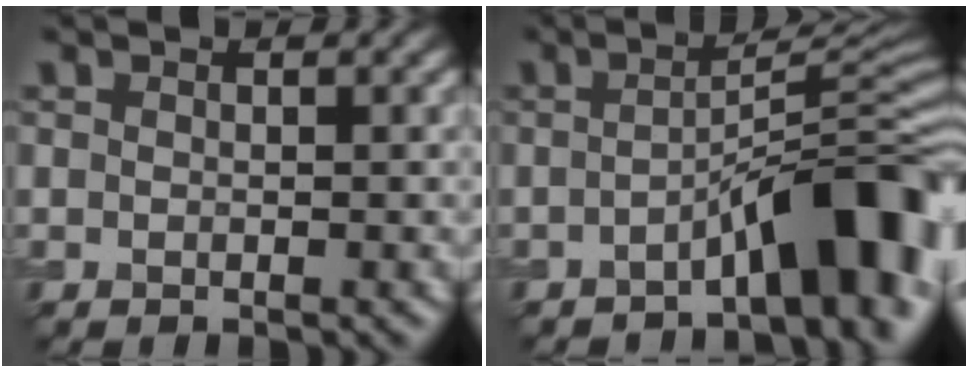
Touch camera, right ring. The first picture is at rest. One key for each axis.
{"total": 8.6, "fx": -3.9, "fy": 1.8, "fz": 7.4, "tx": -0.088, "ty": 0.028, "tz": -0.054}